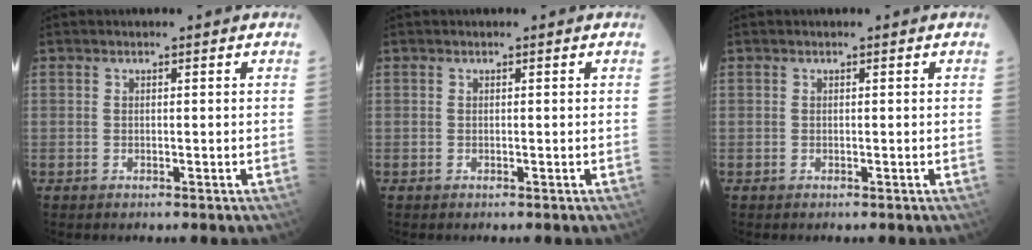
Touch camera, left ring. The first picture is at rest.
{"total": 0.0}
{"total": 0.0}